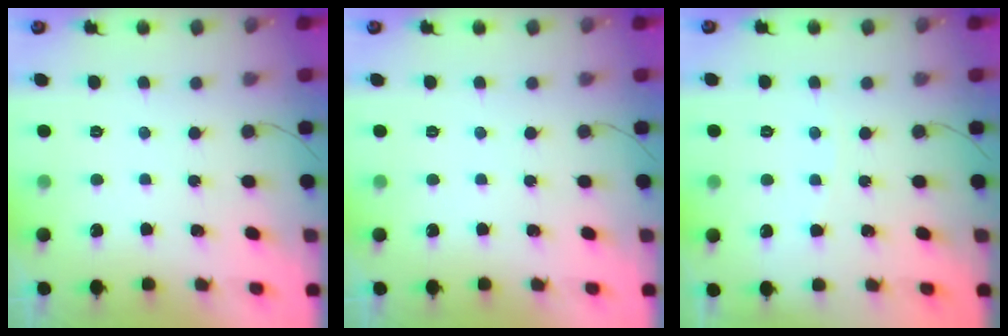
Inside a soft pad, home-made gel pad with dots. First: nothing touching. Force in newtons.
{"total": 0.0}
{"total": 1.8, "press": 1.7, "slide": 0.2}